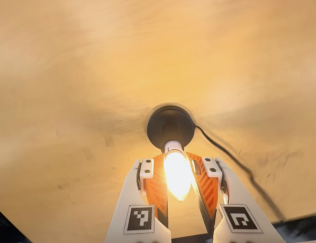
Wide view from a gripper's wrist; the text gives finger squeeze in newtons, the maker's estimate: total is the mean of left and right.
{"total": 16.3, "left": 17.1, "right": 15.6}